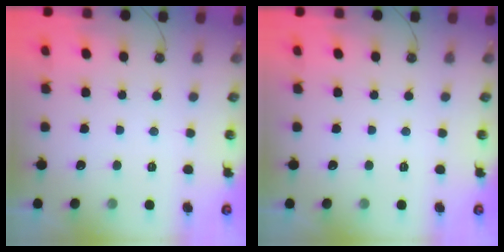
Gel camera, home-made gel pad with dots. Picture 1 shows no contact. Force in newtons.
{"total": 0.0}